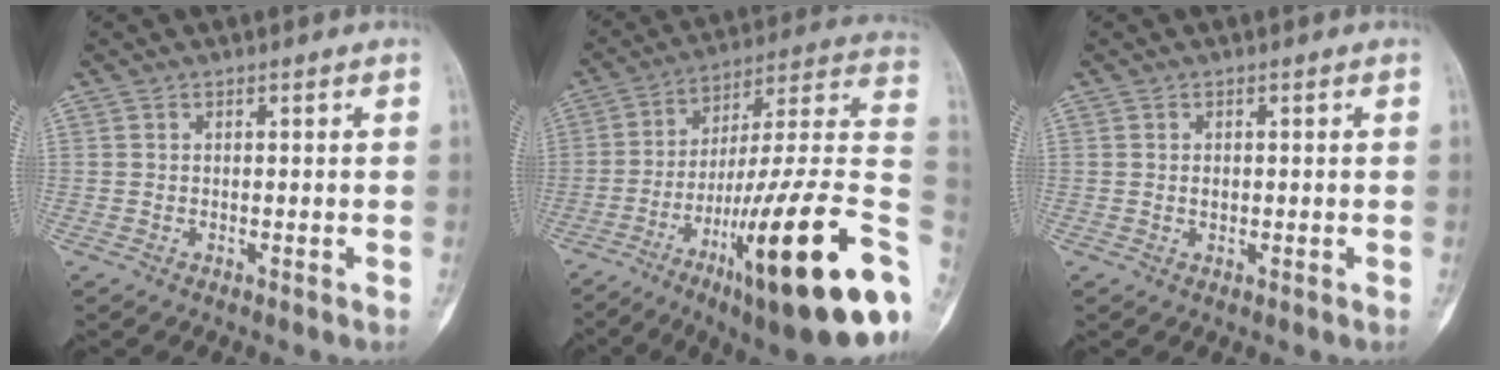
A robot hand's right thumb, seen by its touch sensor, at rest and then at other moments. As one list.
[{"total": 30.7, "force": [-10.4, 5.3, 28.4], "torque": [-0.374, 0.042, -0.161]}, {"total": 1.1, "force": [0.1, 0.8, 0.8], "torque": [-0.012, 0.000, 0.004]}]